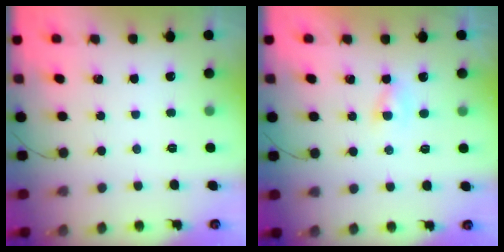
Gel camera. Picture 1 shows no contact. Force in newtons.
{"total": 1.3, "press": 1.1, "slide": 0.8}